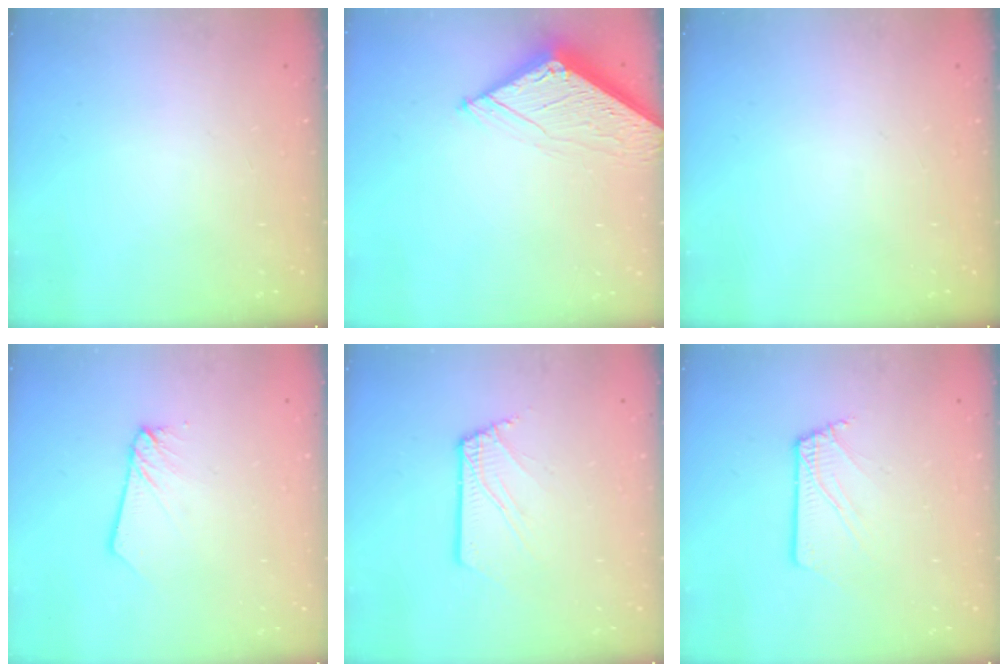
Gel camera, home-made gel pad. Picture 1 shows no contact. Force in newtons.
{"total": 6.3, "press": 6.2, "slide": 0.9}
{"total": 0.0}
{"total": 2.7, "press": 2.7, "slide": 0.2}
{"total": 2.4, "press": 2.4, "slide": 0.2}
{"total": 2.4, "press": 2.4, "slide": 0.1}